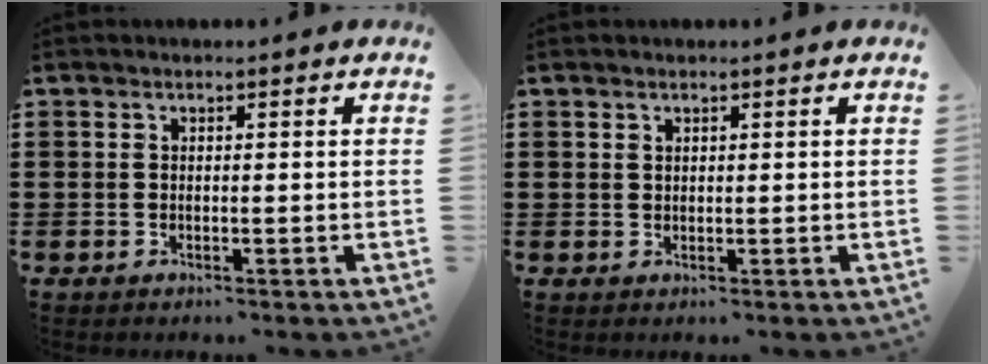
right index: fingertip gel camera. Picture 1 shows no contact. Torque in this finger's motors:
{"motor_torque": [-0.17, 0.24, -0.03, -0.01]}